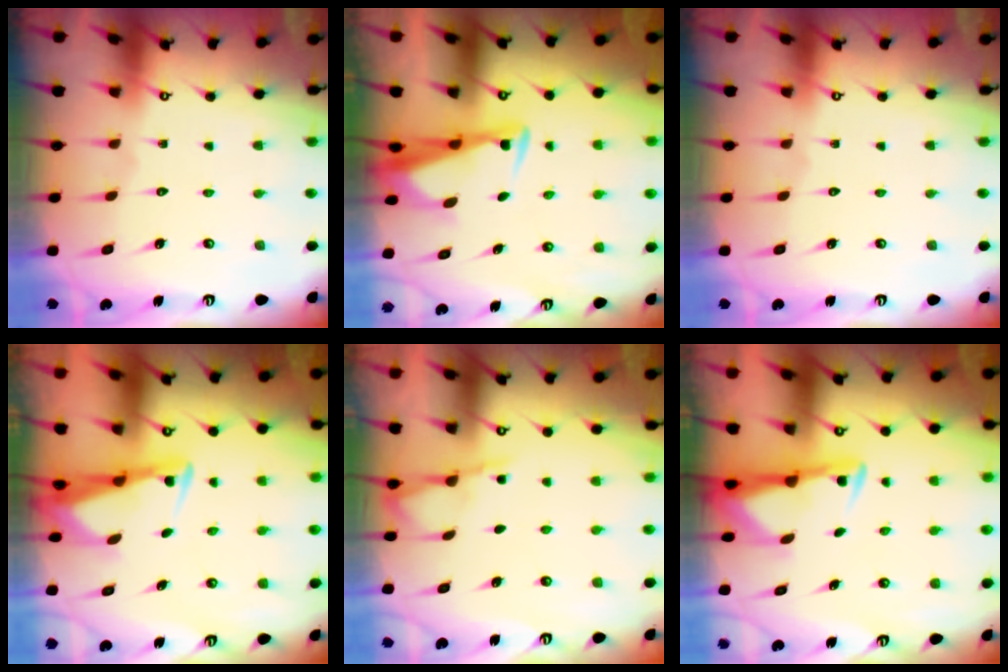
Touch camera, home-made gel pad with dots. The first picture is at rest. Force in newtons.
{"total": 3.4, "press": 3.3, "slide": 0.9}
{"total": 0.0}
{"total": 2.9, "press": 2.8, "slide": 0.7}
{"total": 3.4, "press": 3.4, "slide": 0.5}
{"total": 3.0, "press": 2.9, "slide": 0.5}